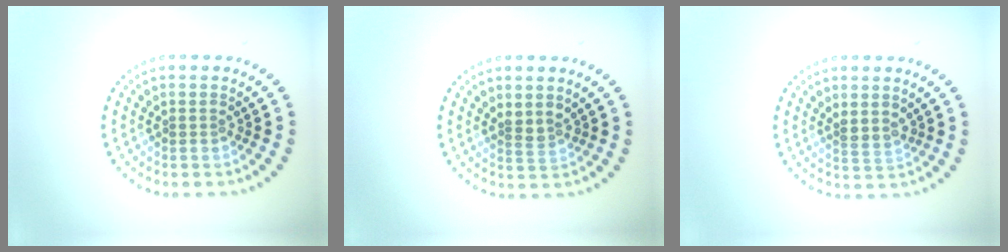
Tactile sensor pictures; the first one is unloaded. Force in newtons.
{"total": 1.6, "press": 1.2, "slide": 1.0}
{"total": 1.3, "press": 0.9, "slide": 0.9}